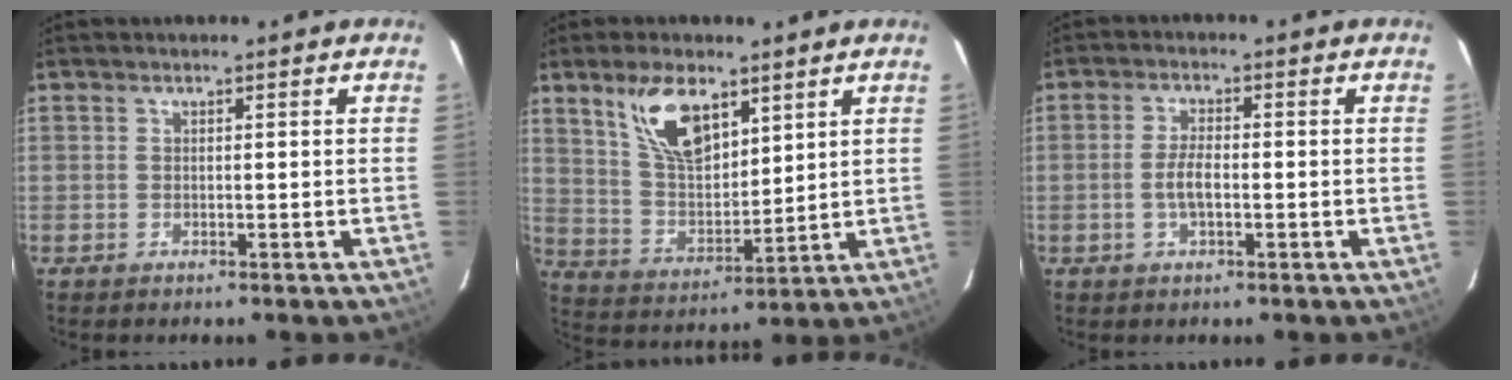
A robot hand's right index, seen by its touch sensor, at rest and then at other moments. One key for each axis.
{"total": 12.1, "fx": 7.1, "fy": 5.6, "fz": 8.0, "tx": -0.148, "ty": 0.009, "tz": 0.147}
{"total": 3.8, "fx": -1.0, "fy": 1.3, "fz": 3.4, "tx": -0.072, "ty": 0.000, "tz": -0.018}